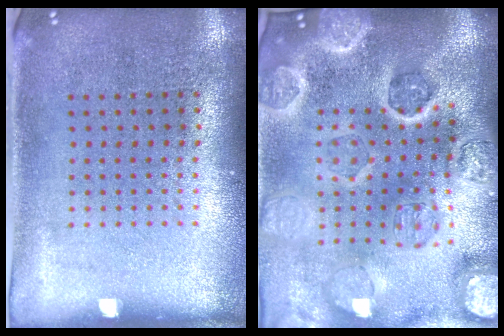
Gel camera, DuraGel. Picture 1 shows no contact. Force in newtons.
{"total": 5.5, "press": 4.6, "slide": 2.9}